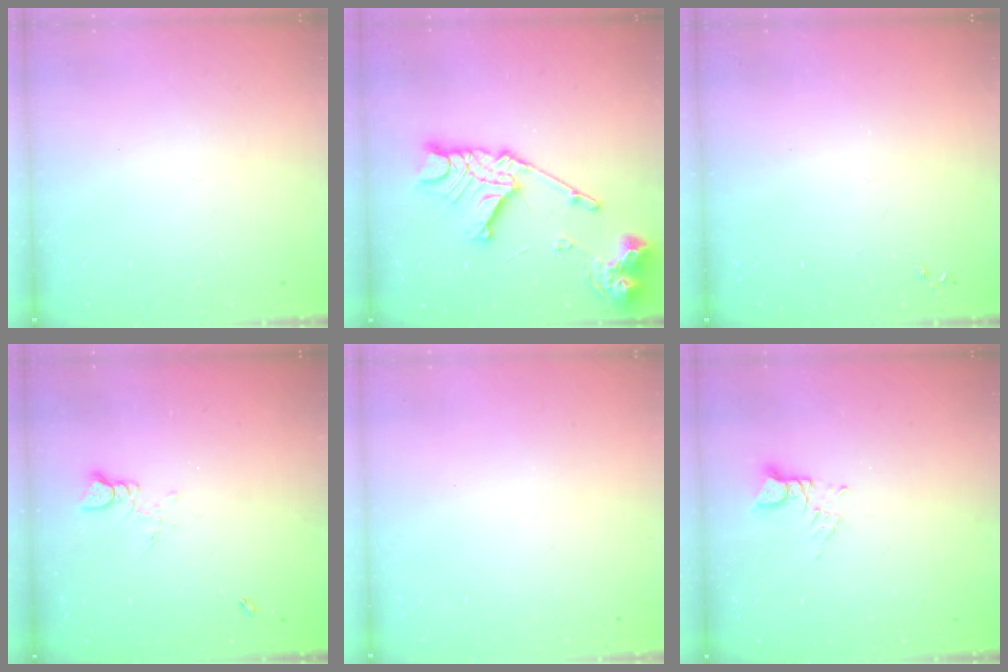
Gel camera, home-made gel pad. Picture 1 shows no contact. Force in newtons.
{"total": 18.5, "press": 18.4, "slide": 2.1}
{"total": 0.0}
{"total": 1.0, "press": 1.0, "slide": 0.1}
{"total": 0.0}
{"total": 2.8, "press": 2.8, "slide": 0.3}